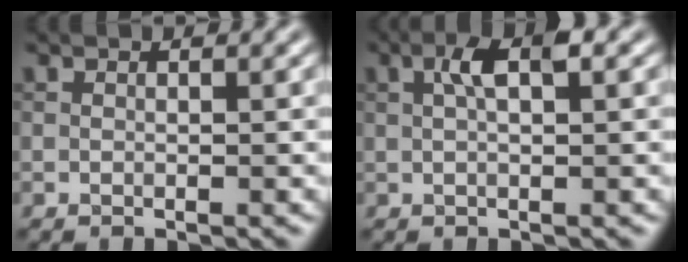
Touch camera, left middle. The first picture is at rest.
{"total": 3.0, "force": [0.7, 0.9, 2.7], "torque": [-0.051, 0.011, 0.008]}